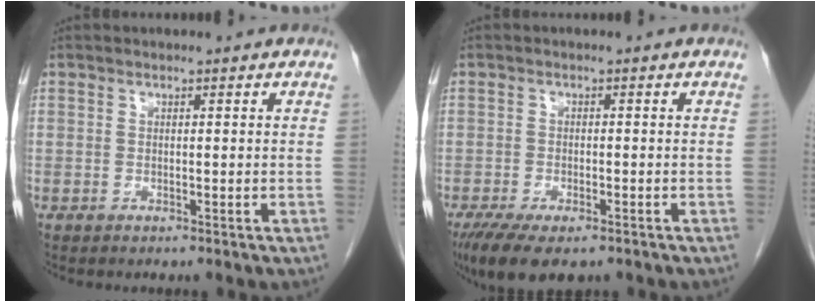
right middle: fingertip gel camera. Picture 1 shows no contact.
{"total": 9.1, "force": [-6.5, 3.3, 5.5], "torque": [-0.091, -0.016, -0.101]}